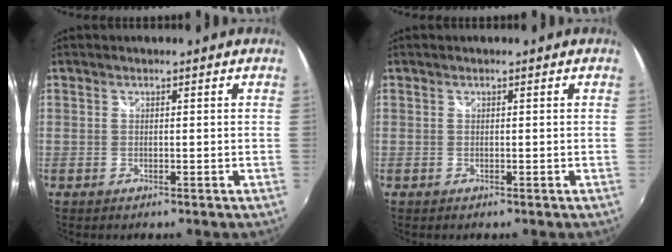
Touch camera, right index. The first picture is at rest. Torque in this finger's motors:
{"motor_torque": [0.21, 0.08, 0.00, 0.00]}